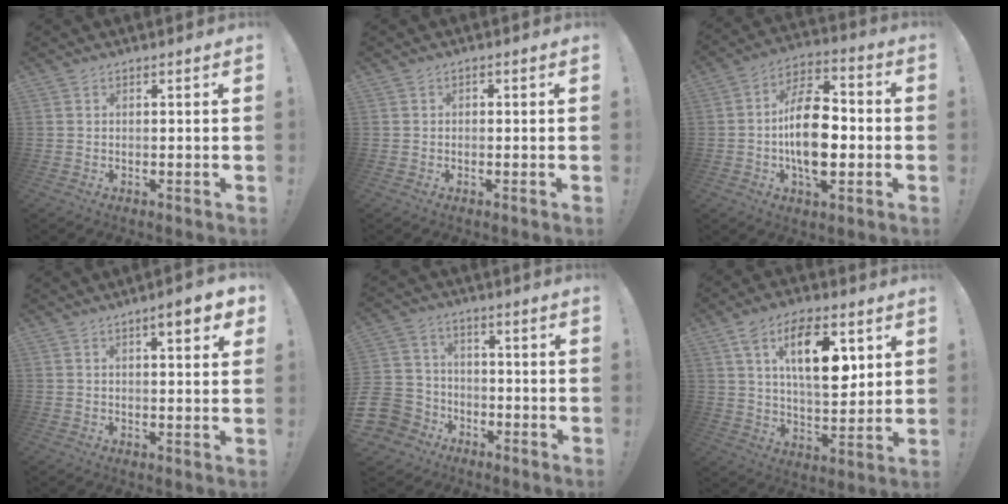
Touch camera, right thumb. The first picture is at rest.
{"total": 1.0, "force": [-0.8, 0.7, 0.2], "torque": [-0.003, 0.004, -0.014]}
{"total": 17.5, "force": [-2.6, 9.7, 14.4], "torque": [-0.258, 0.014, -0.046]}
{"total": 6.1, "force": [3.1, 1.4, 5.1], "torque": [-0.053, -0.016, 0.042]}
{"total": 11.0, "force": [-4.9, 9.4, 3.1], "torque": [-0.079, 0.034, -0.085]}
{"total": 17.2, "force": [6.5, 8.6, 13.4], "torque": [-0.207, -0.005, 0.109]}